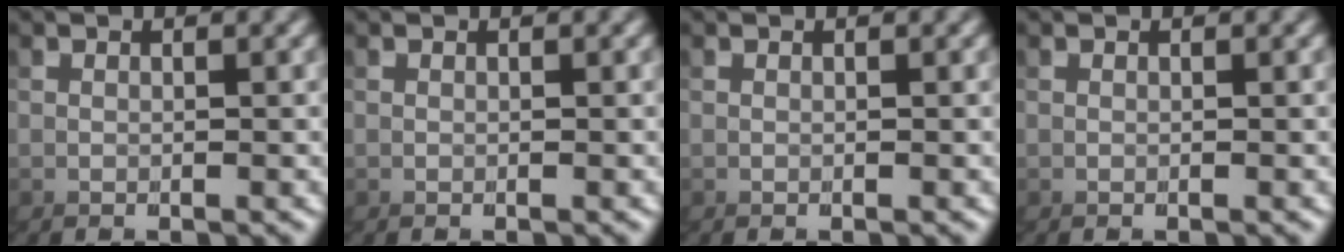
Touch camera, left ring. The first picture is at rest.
{"total": 0.0}
{"total": 0.0}
{"total": 0.0}